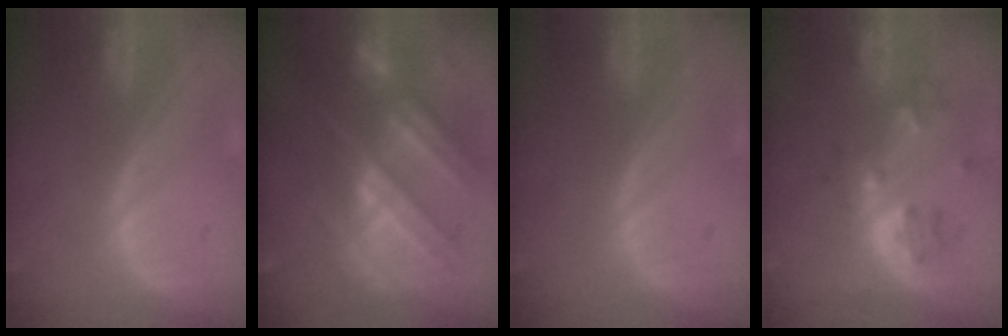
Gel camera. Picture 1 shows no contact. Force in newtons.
{"total": 10.1, "press": 9.6, "slide": 3.3}
{"total": 0.0}
{"total": 6.6, "press": 5.7, "slide": 3.2}